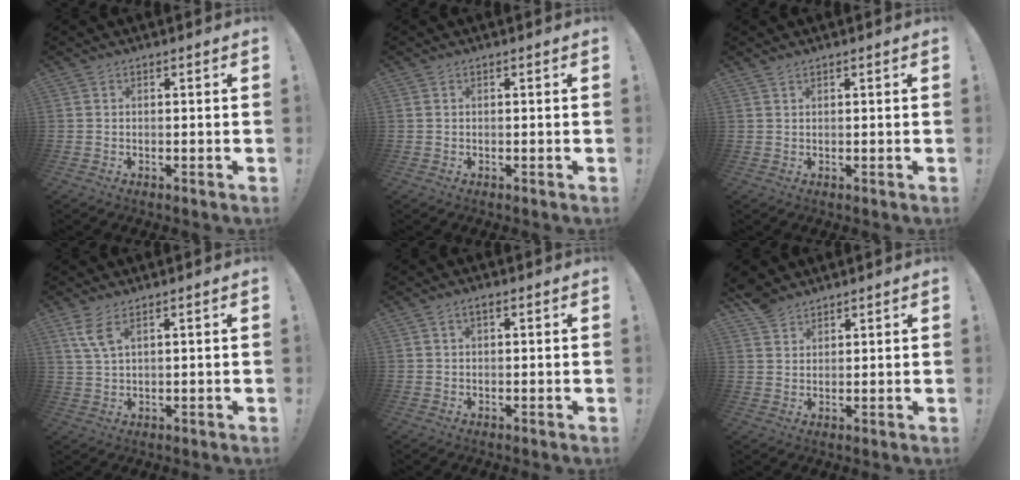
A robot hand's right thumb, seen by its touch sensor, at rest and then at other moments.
{"total": 0.0}
{"total": 1.0, "force": [0.9, 0.2, 0.5], "torque": [-0.018, 0.003, 0.018]}
{"total": 5.7, "force": [3.3, 1.7, 4.3], "torque": [-0.088, -0.010, 0.061]}
{"total": 2.1, "force": [1.0, 0.9, 1.6], "torque": [-0.030, 0.002, 0.017]}
{"total": 5.2, "force": [4.4, 2.4, 1.3], "torque": [-0.021, -0.027, 0.086]}